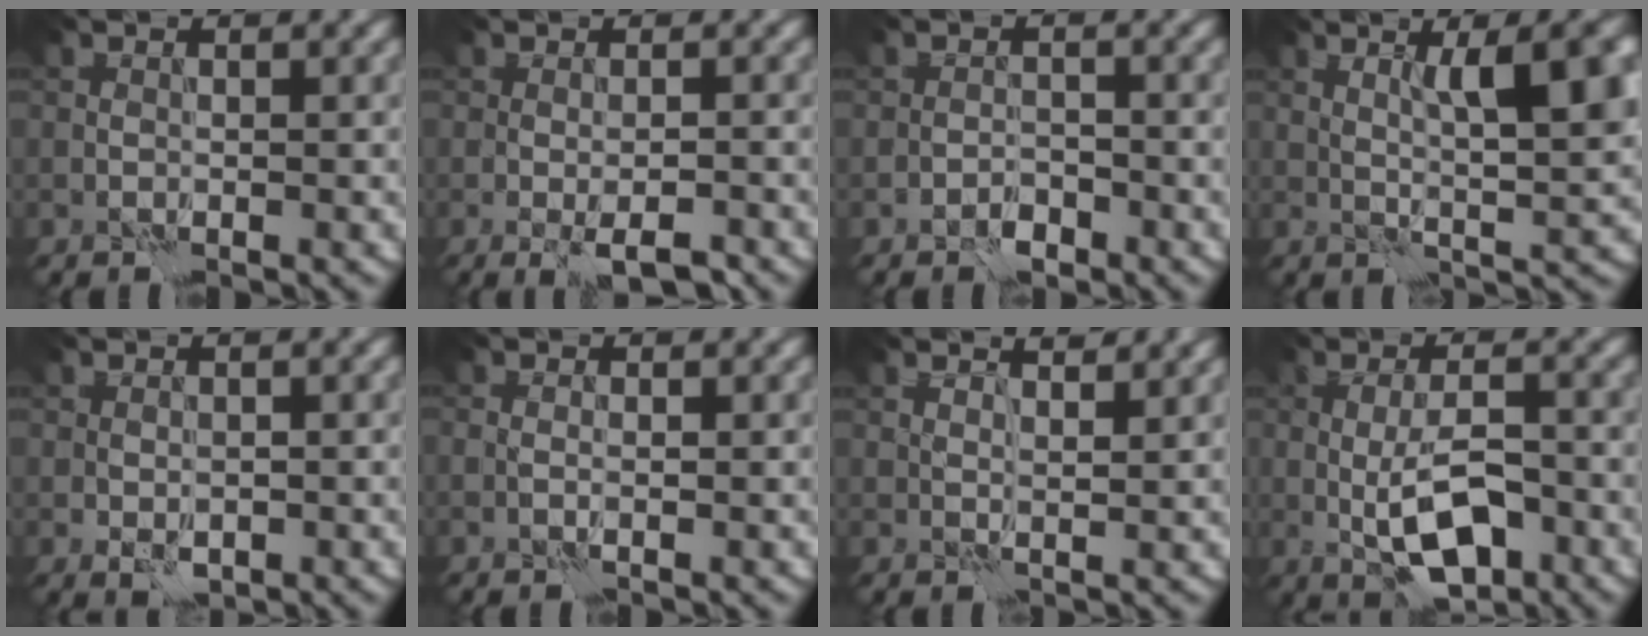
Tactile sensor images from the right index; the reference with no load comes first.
{"total": 3.5, "force": [-1.9, 0.8, 2.9], "torque": [-0.053, -0.005, -0.024]}
{"total": 1.7, "force": [-1.3, 0.8, 0.7], "torque": [-0.008, 0.005, -0.025]}
{"total": 7.0, "force": [1.8, 1.4, 6.6], "torque": [-0.094, 0.004, 0.031]}
{"total": 1.7, "force": [-0.3, 1.1, 1.3], "torque": [-0.024, -0.004, 0.000]}
{"total": 0.8, "force": [-0.1, 0.2, 0.7], "torque": [-0.015, -0.003, -0.001]}
{"total": 2.7, "force": [2.2, 0.7, 1.5], "torque": [-0.017, 0.004, 0.015]}
{"total": 5.6, "force": [-1.8, 2.2, 4.8], "torque": [-0.087, -0.001, -0.031]}